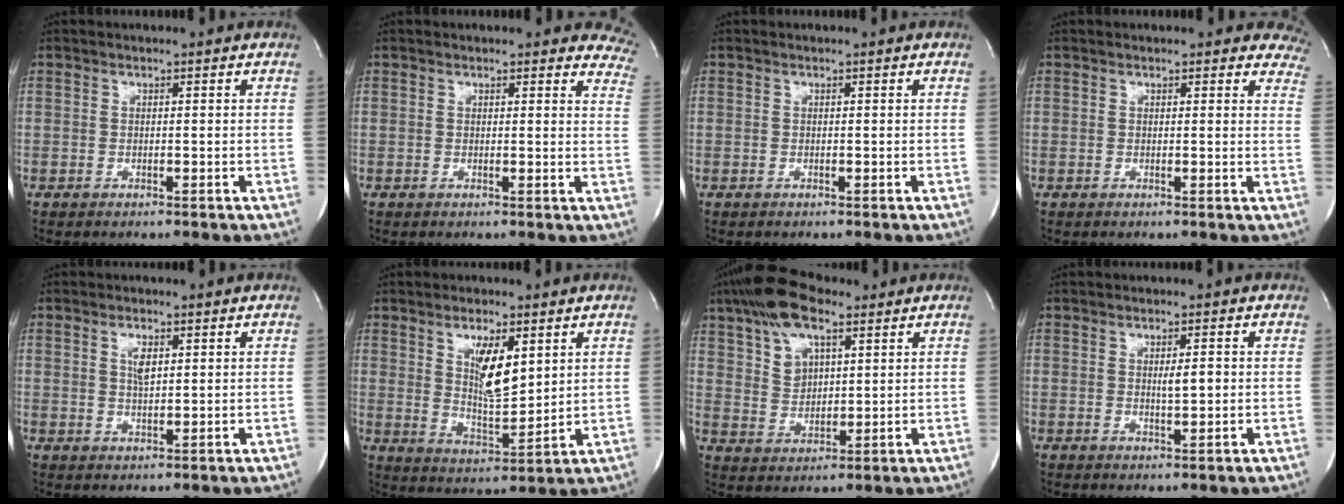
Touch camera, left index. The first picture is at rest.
{"total": 7.0, "force": [6.2, 2.6, 1.9], "torque": [0.017, -0.022, 0.029]}
{"total": 0.0}
{"total": 5.9, "force": [5.2, 2.5, 1.4], "torque": [0.023, -0.016, 0.023]}
{"total": 2.7, "force": [0.8, 1.1, 2.3], "torque": [-0.045, -0.004, 0.017]}
{"total": 8.3, "force": [3.0, 2.7, 7.3], "torque": [-0.132, -0.009, 0.060]}
{"total": 11.1, "force": [6.7, 5.2, 7.2], "torque": [-0.139, 0.023, 0.127]}
{"total": 2.5, "force": [0.0, 0.7, 2.5], "torque": [-0.041, -0.006, 0.001]}